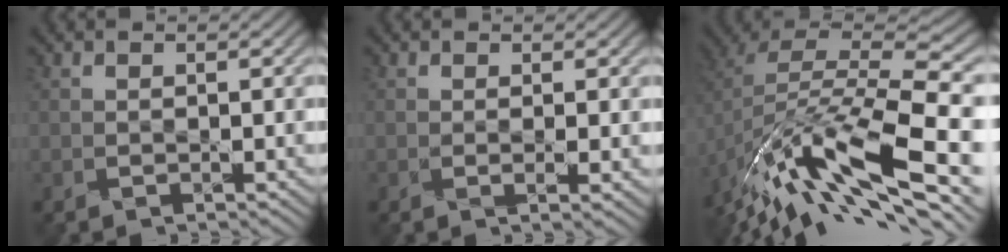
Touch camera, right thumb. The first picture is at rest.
{"total": 1.4, "force": [0.0, 0.1, 1.4], "torque": [-0.029, -0.003, -0.002]}
{"total": 16.2, "force": [-7.9, 6.3, 12.6], "torque": [-0.268, -0.006, -0.147]}